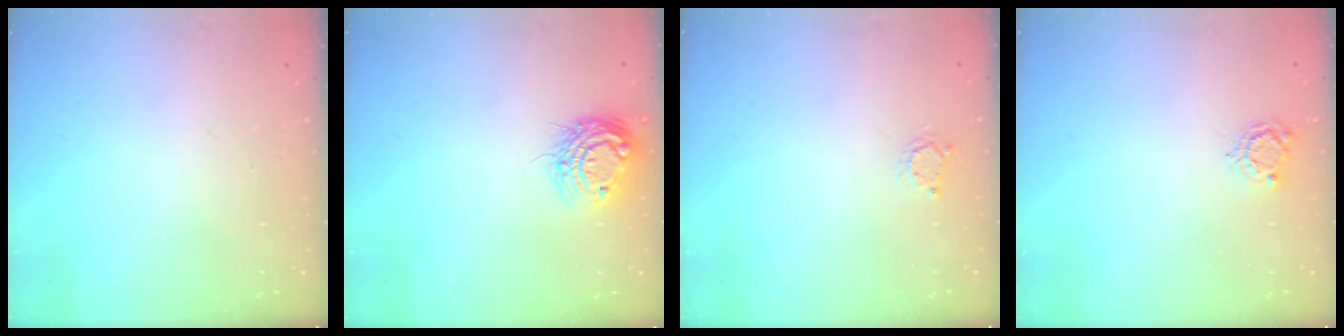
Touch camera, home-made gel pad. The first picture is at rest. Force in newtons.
{"total": 11.0, "press": 10.9, "slide": 0.8}
{"total": 2.6, "press": 2.6, "slide": 0.3}
{"total": 4.7, "press": 4.7, "slide": 0.3}